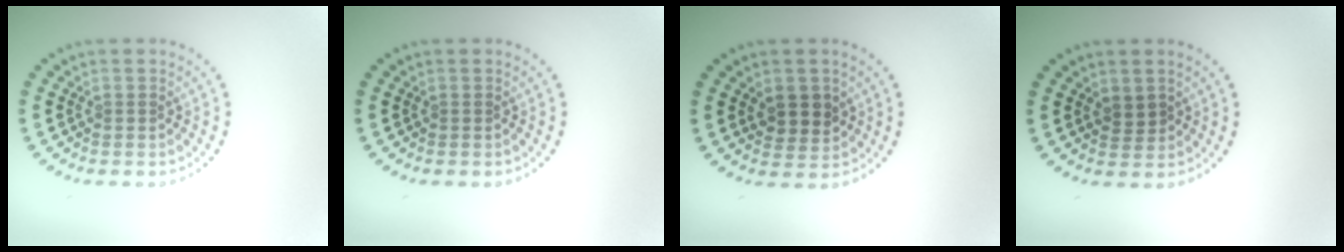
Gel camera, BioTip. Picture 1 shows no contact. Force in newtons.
{"total": 0.0}
{"total": 2.6, "press": 2.4, "slide": 1.0}
{"total": 0.9, "press": 0.6, "slide": 0.6}